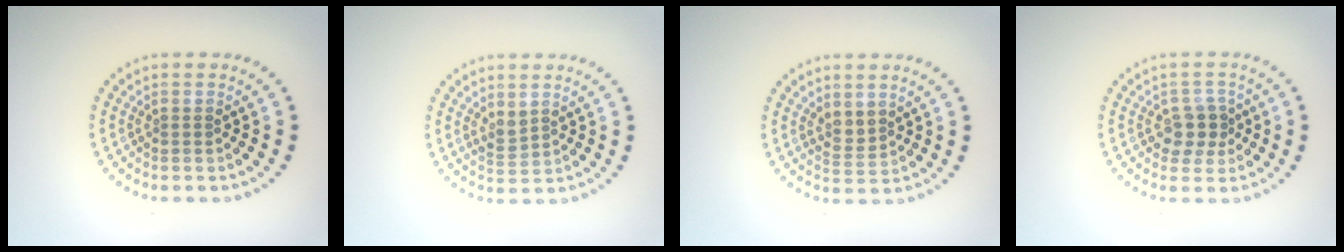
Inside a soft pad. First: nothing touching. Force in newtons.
{"total": 1.3, "press": 1.3, "slide": 0.5}
{"total": 1.7, "press": 1.4, "slide": 0.9}
{"total": 2.9, "press": 2.7, "slide": 1.1}